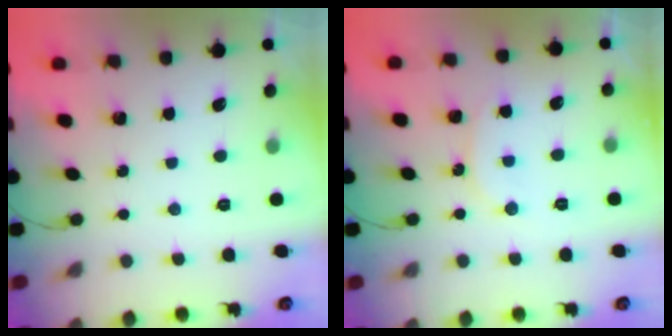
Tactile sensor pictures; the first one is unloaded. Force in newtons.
{"total": 7.8, "press": 7.8, "slide": 0.5}